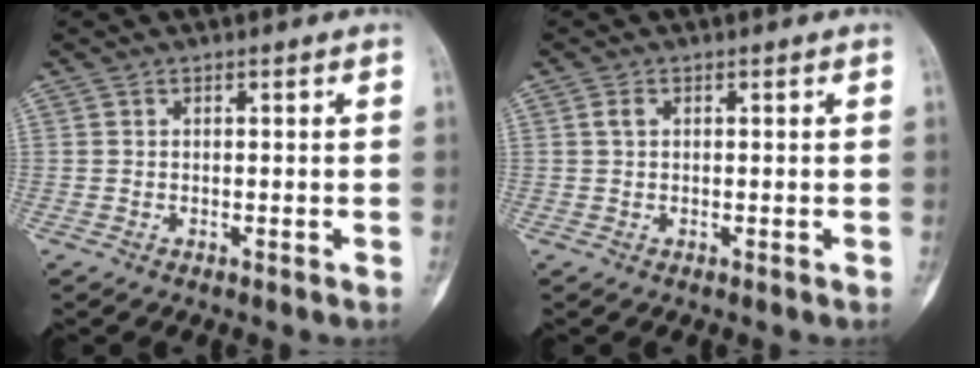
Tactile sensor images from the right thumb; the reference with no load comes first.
{"total": 1.2, "force": [0.4, 0.8, 0.9], "torque": [-0.020, 0.004, 0.008]}